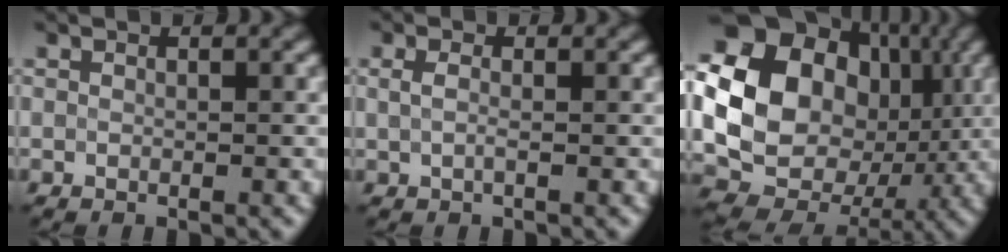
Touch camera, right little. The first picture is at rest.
{"total": 1.1, "force": [0.3, 0.3, 1.0], "torque": [-0.026, 0.001, 0.004]}
{"total": 17.3, "force": [1.9, 14.6, 9.2], "torque": [-0.164, -0.007, 0.034]}